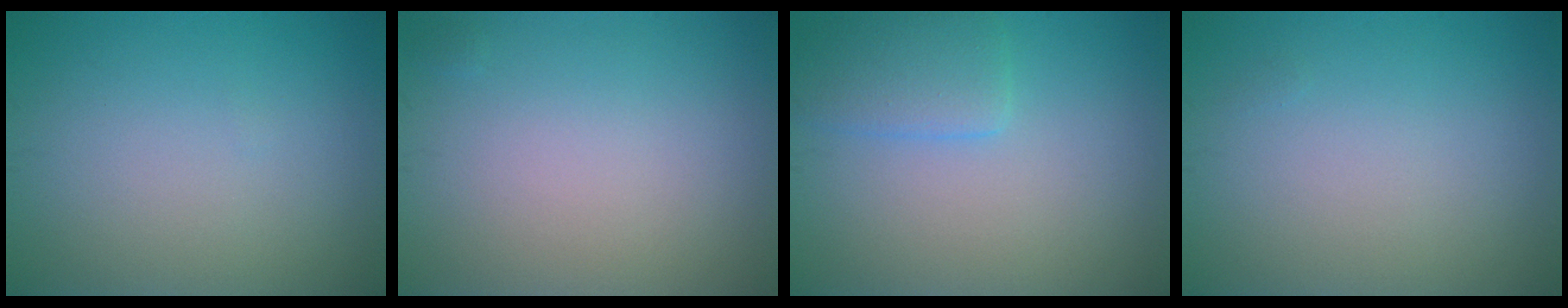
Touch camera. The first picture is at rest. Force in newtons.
{"total": 0.0}
{"total": 2.9, "press": 2.9, "slide": 0.1}
{"total": 0.0}